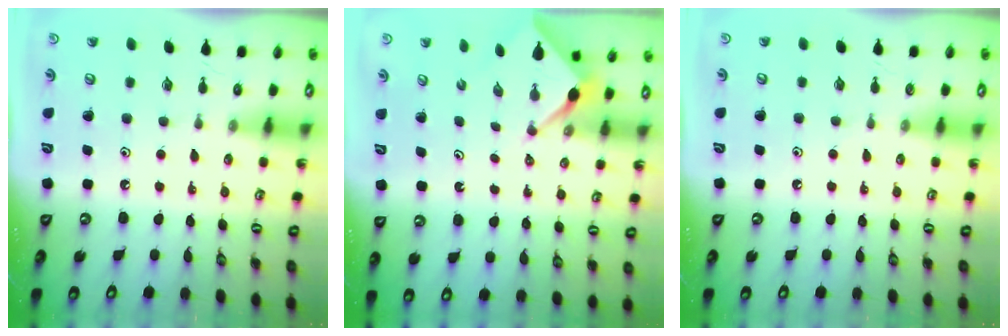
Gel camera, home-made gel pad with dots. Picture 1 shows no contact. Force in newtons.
{"total": 2.5, "press": 2.5, "slide": 0.3}
{"total": 2.3, "press": 2.3, "slide": 0.4}